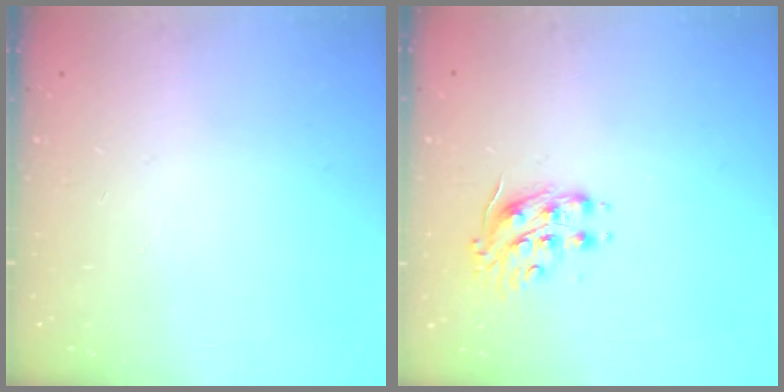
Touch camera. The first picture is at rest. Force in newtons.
{"total": 8.2, "press": 8.2, "slide": 0.4}